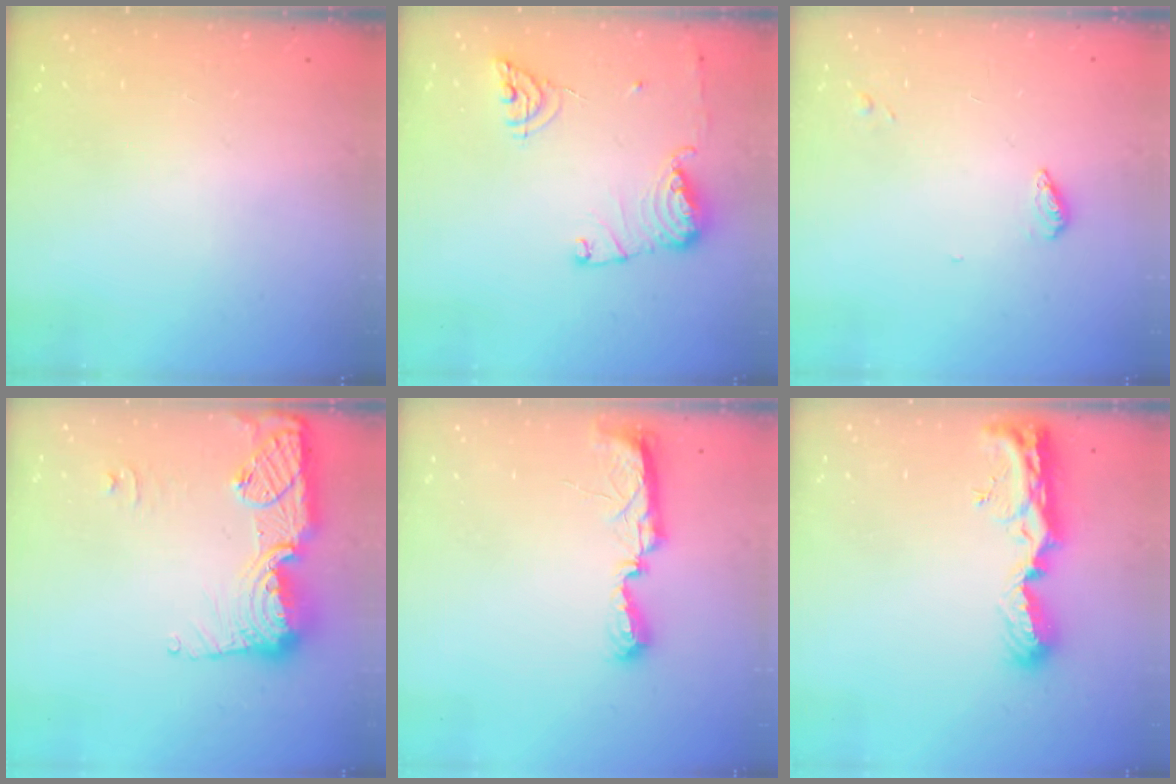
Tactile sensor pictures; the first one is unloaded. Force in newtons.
{"total": 12.0, "press": 11.9, "slide": 1.6}
{"total": 3.9, "press": 3.9, "slide": 0.5}
{"total": 16.5, "press": 16.5, "slide": 1.1}
{"total": 8.0, "press": 7.9, "slide": 1.1}
{"total": 10.3, "press": 10.2, "slide": 1.2}